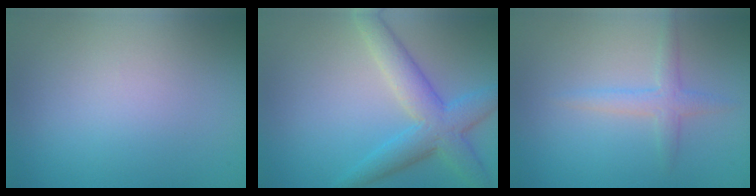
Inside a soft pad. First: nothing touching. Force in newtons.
{"total": 5.3, "press": 5.3, "slide": 0.2}
{"total": 2.1, "press": 2.1, "slide": 0.1}